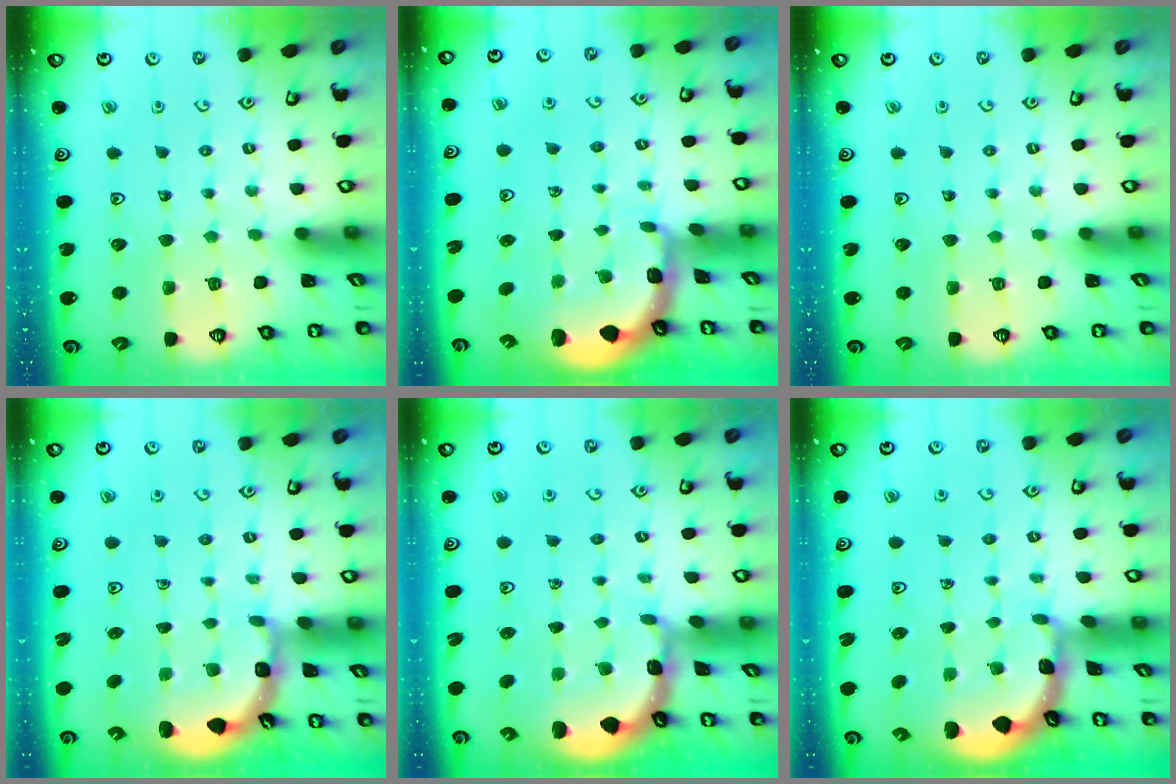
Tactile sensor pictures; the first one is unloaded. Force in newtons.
{"total": 1.6, "press": 1.4, "slide": 0.7}
{"total": 0.0}
{"total": 2.0, "press": 1.8, "slide": 0.9}
{"total": 1.4, "press": 1.4, "slide": 0.1}
{"total": 1.5, "press": 1.5, "slide": 0.2}